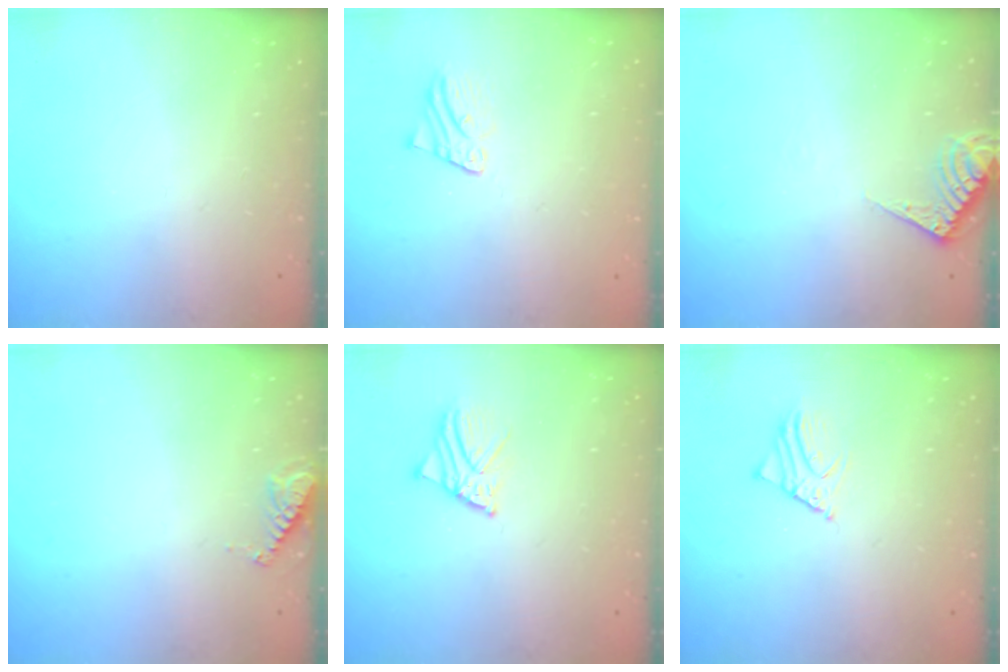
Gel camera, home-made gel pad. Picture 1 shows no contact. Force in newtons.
{"total": 2.7, "press": 2.7, "slide": 0.2}
{"total": 5.3, "press": 5.3, "slide": 0.5}
{"total": 8.5, "press": 8.5, "slide": 0.6}
{"total": 2.7, "press": 2.7, "slide": 0.4}
{"total": 2.1, "press": 2.1, "slide": 0.1}